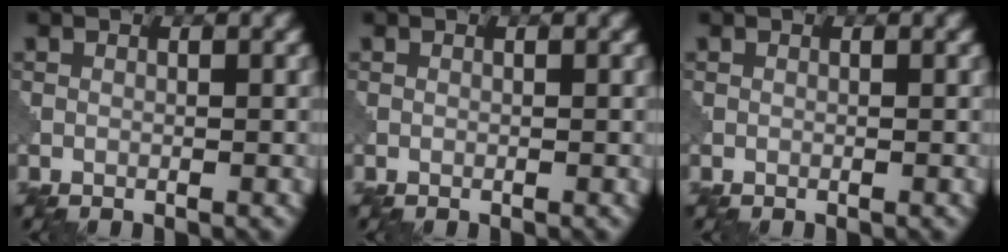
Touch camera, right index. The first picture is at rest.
{"total": 0.0}
{"total": 0.0}